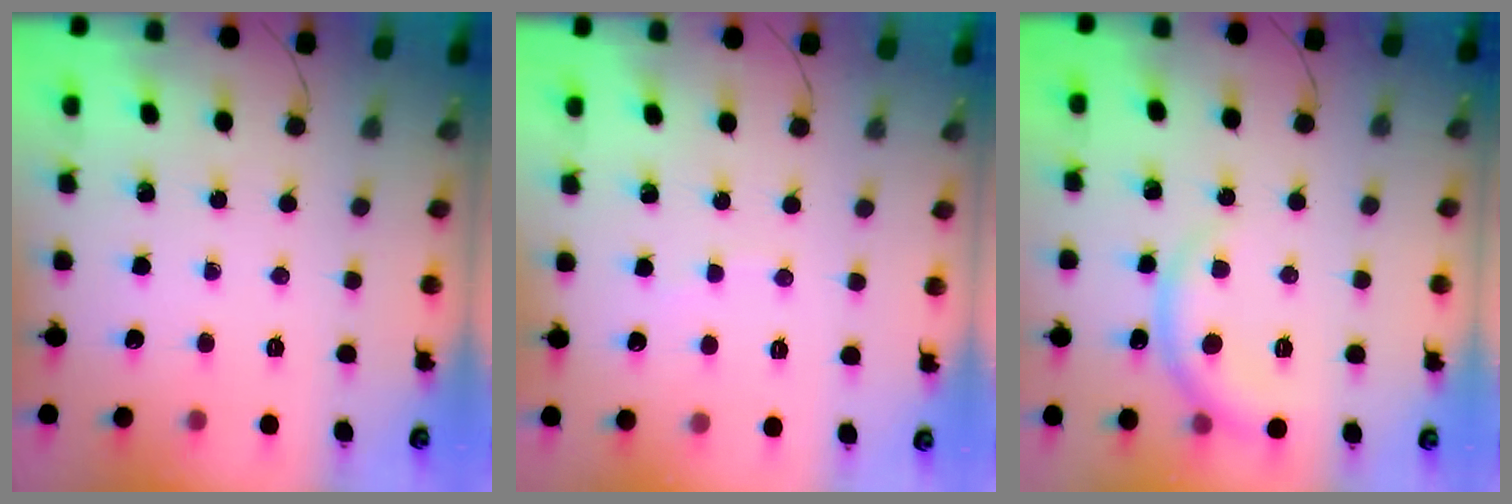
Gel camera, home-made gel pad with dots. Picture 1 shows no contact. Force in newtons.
{"total": 2.9, "press": 2.9, "slide": 0.7}
{"total": 6.3, "press": 6.3, "slide": 0.5}